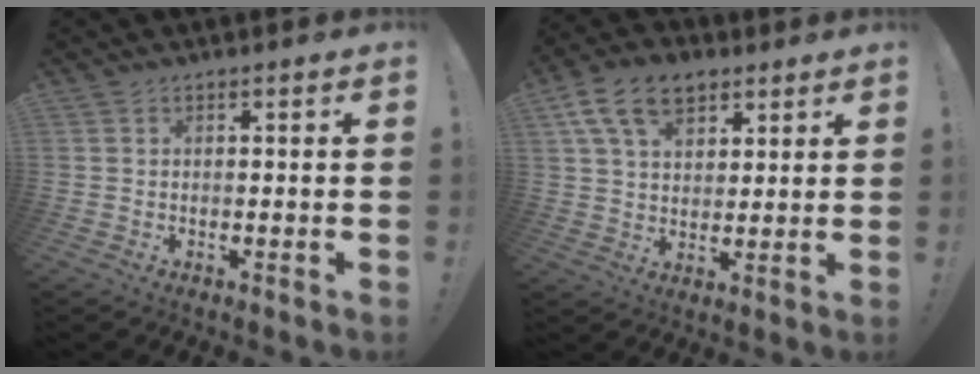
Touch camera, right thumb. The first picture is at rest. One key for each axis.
{"total": 13.1, "fx": 6.9, "fy": 8.3, "fz": 7.5, "tx": -0.132, "ty": -0.018, "tz": 0.132}